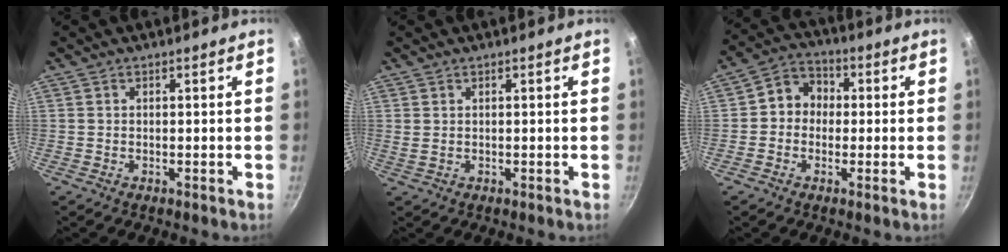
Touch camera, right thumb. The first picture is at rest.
{"total": 1.1, "force": [0.6, 0.5, 0.7], "torque": [-0.014, -0.002, 0.012]}
{"total": 6.8, "force": [-0.1, 6.1, 3.2], "torque": [-0.019, 0.020, -0.022]}